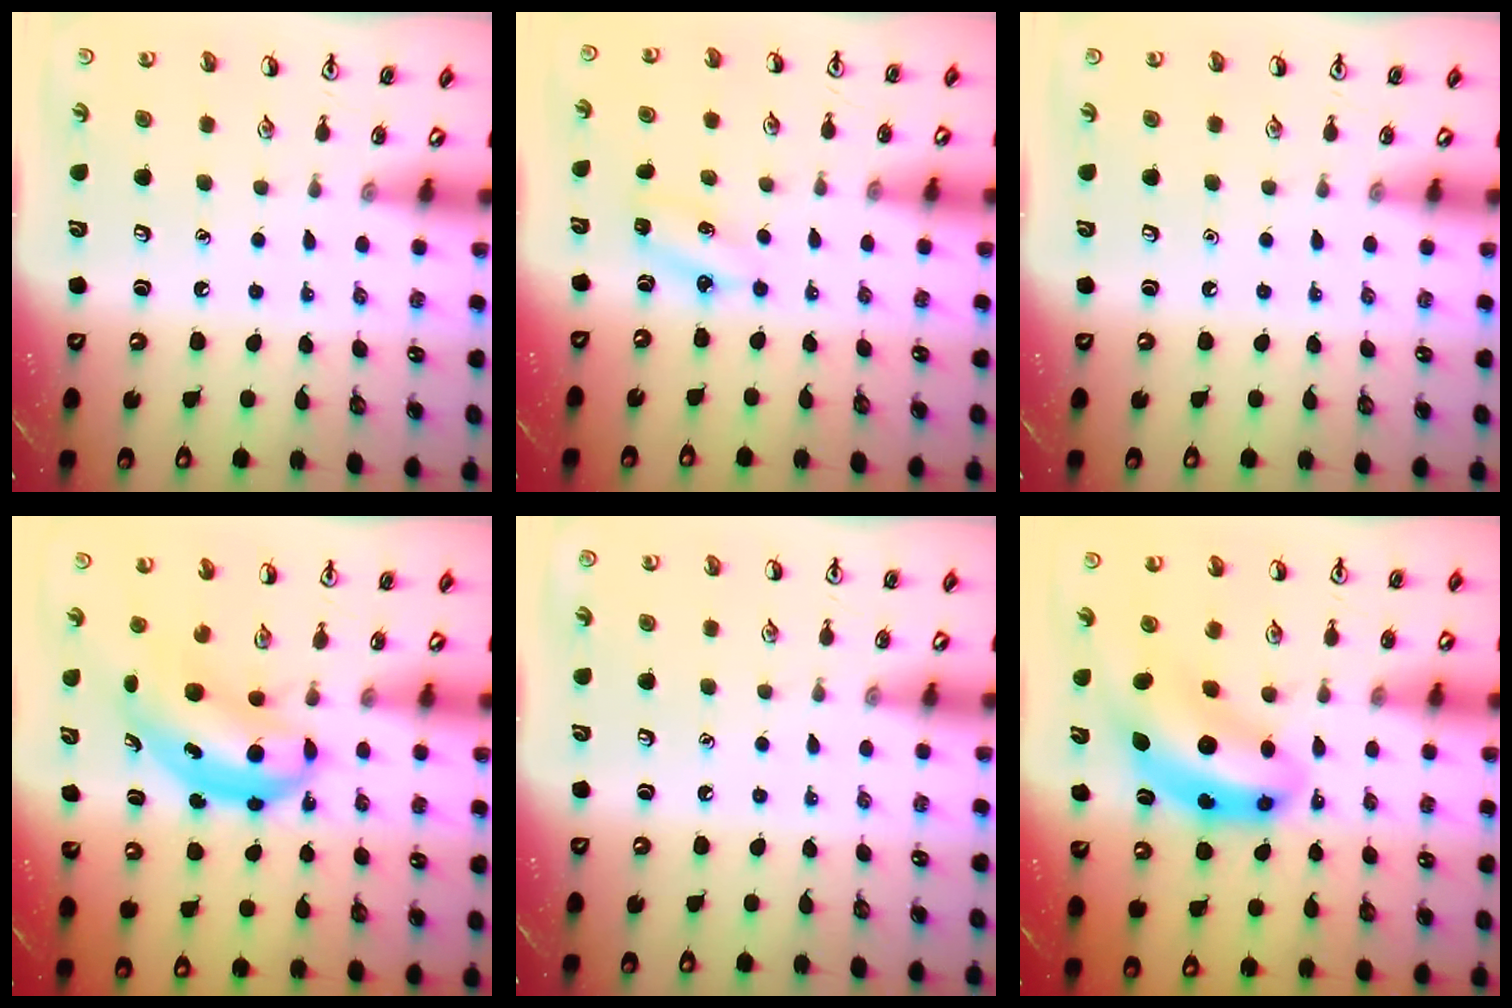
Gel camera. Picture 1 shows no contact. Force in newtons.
{"total": 3.6, "press": 3.5, "slide": 1.1}
{"total": 0.0}
{"total": 5.2, "press": 5.1, "slide": 1.3}
{"total": 0.0}
{"total": 8.9, "press": 8.5, "slide": 2.7}